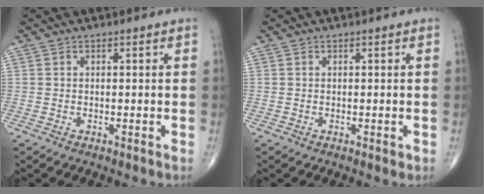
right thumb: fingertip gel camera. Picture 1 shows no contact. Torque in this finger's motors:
{"motor_torque": [-0.19, -0.03, 0.11, 0.05, -0.01]}